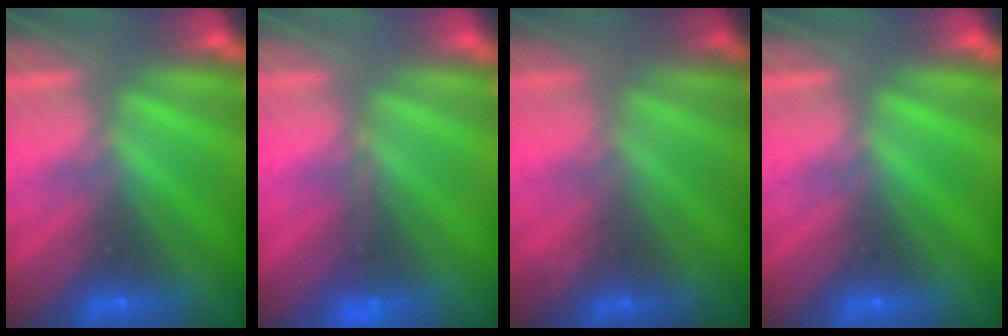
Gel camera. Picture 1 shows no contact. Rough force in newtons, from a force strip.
{"total": 1.7}
{"total": 1.8}
{"total": 0.0}